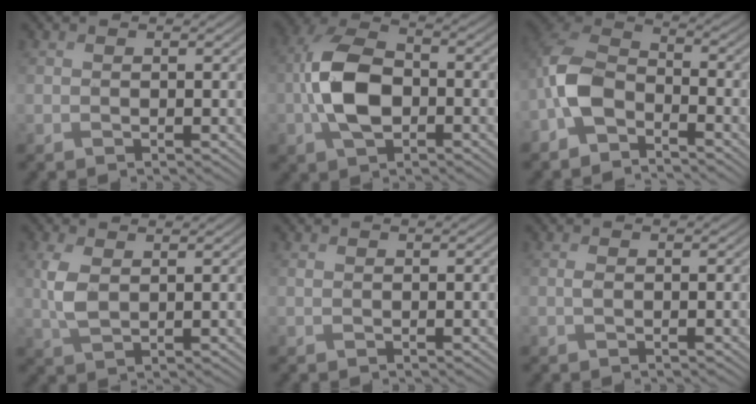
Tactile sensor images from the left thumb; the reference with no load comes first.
{"total": 9.1, "force": [-1.4, 5.3, 7.3], "torque": [-0.159, 0.015, -0.039]}
{"total": 7.3, "force": [-3.7, 4.1, 4.7], "torque": [-0.107, 0.011, -0.094]}
{"total": 3.8, "force": [1.7, 1.5, 3.0], "torque": [-0.079, 0.010, 0.037]}
{"total": 0.7, "force": [0.7, -0.1, -0.1], "torque": [0.004, 0.003, 0.011]}
{"total": 0.7, "force": [0.5, 0.0, 0.5], "torque": [-0.012, 0.006, 0.009]}